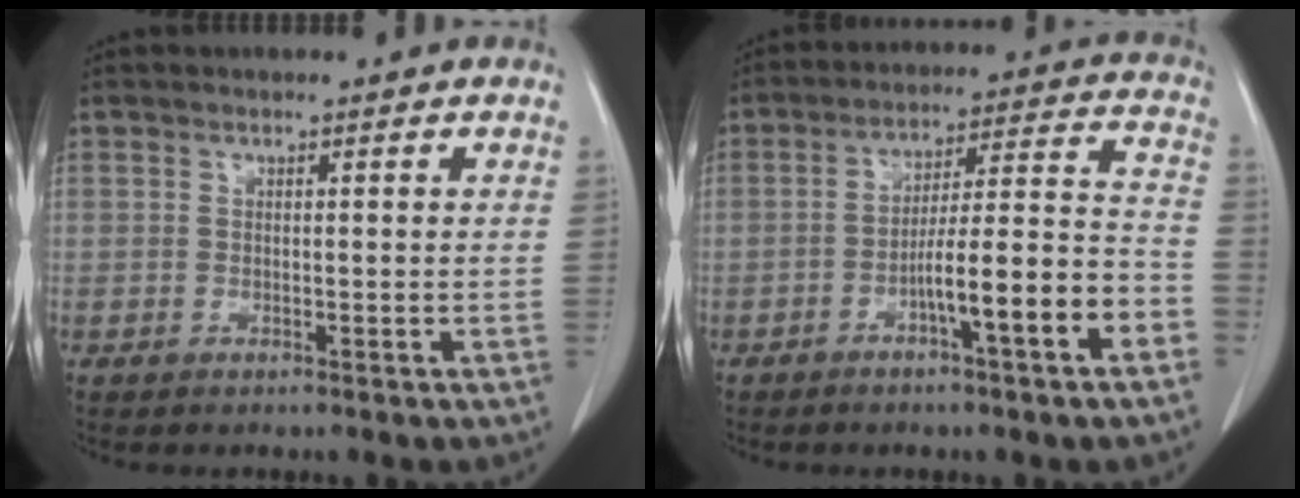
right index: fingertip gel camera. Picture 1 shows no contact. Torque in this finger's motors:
{"motor_torque": [1.31, -0.83, 0.74, 0.16]}